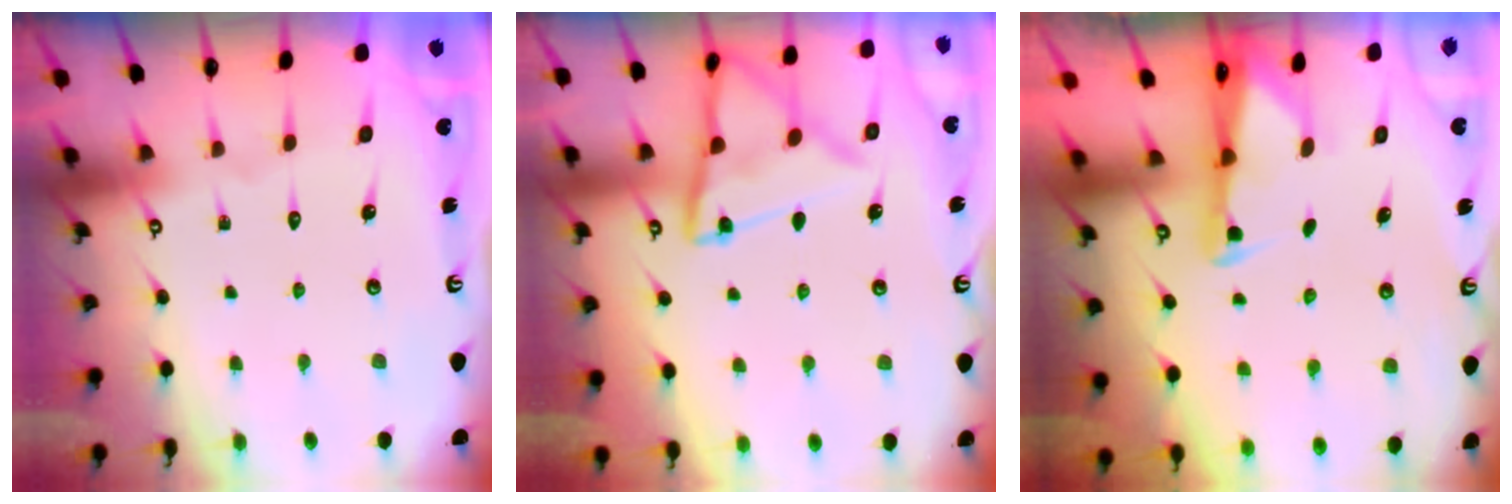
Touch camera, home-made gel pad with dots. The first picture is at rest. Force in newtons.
{"total": 13.9, "press": 13.8, "slide": 1.3}
{"total": 2.0, "press": 2.0, "slide": 0.3}